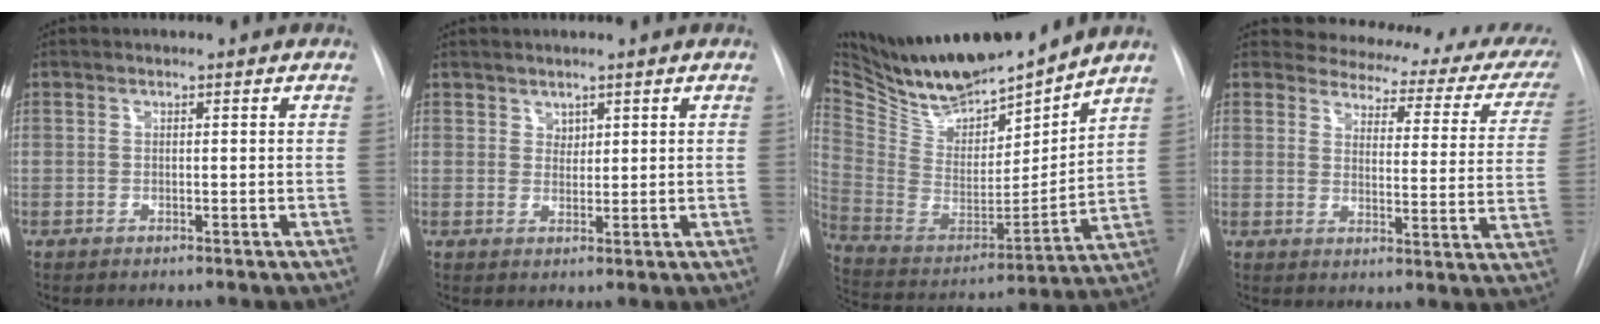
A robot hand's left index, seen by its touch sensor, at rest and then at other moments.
{"total": 1.5, "force": [1.1, 1.0, 0.4], "torque": [0.000, 0.002, 0.021]}
{"total": 21.1, "force": [18.7, 4.4, 8.6], "torque": [-0.171, -0.026, 0.333]}
{"total": 19.3, "force": [17.3, 5.5, 6.6], "torque": [-0.065, -0.050, 0.181]}